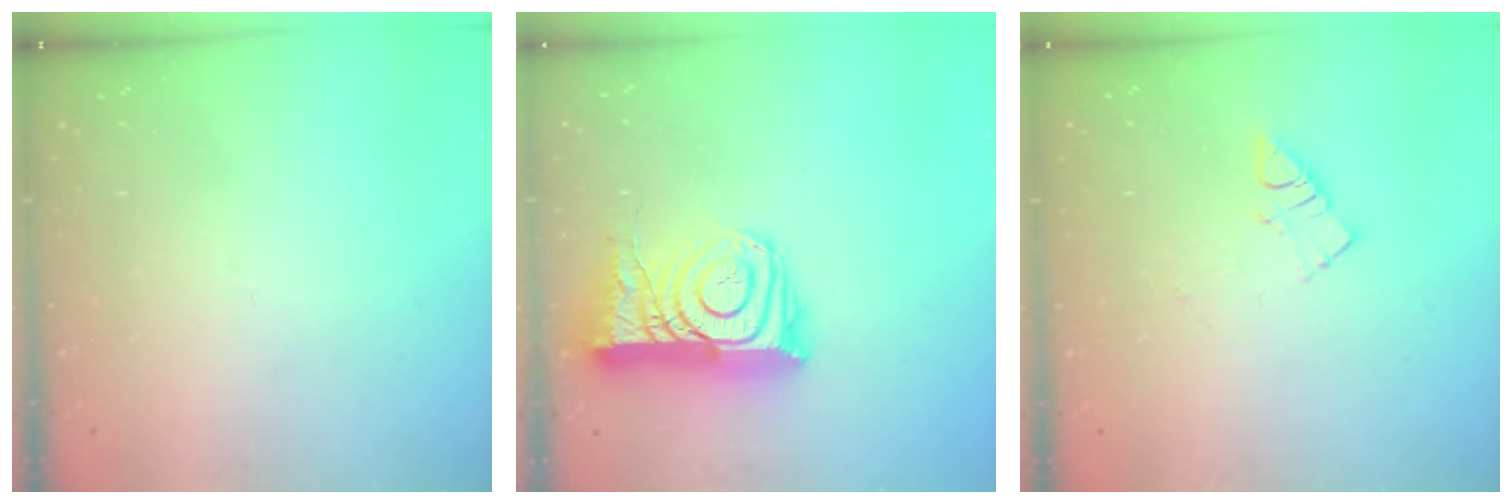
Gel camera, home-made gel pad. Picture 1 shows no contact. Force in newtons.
{"total": 16.4, "press": 16.3, "slide": 1.5}
{"total": 3.9, "press": 3.9, "slide": 0.5}